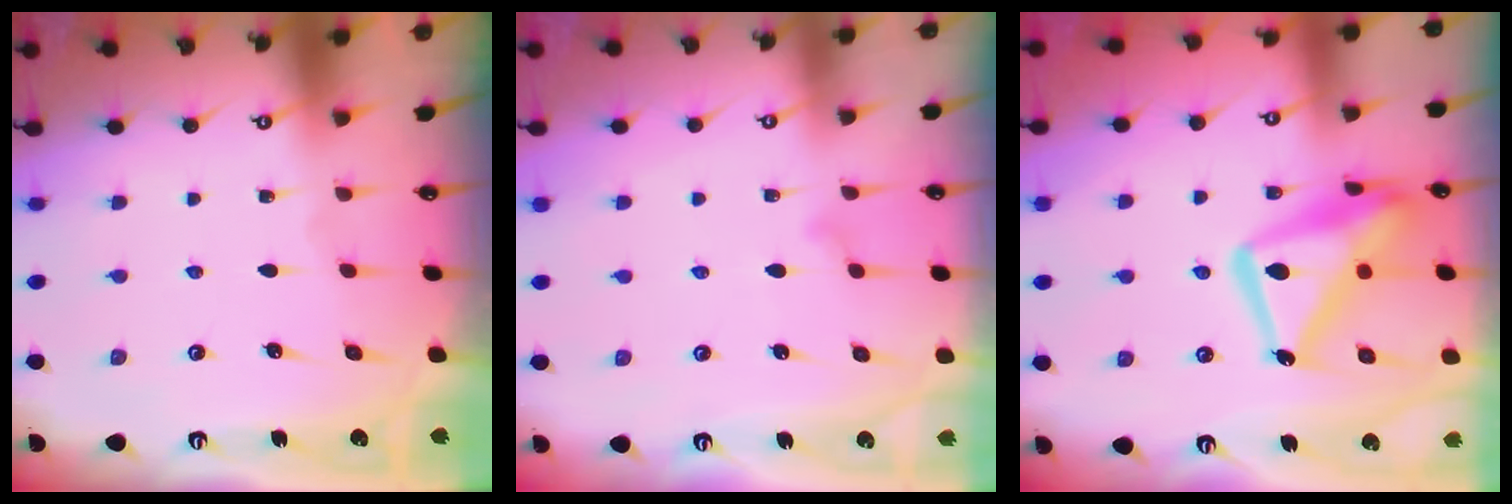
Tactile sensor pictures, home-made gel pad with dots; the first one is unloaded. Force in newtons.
{"total": 7.1, "press": 7.1, "slide": 0.3}
{"total": 16.6, "press": 16.5, "slide": 1.6}